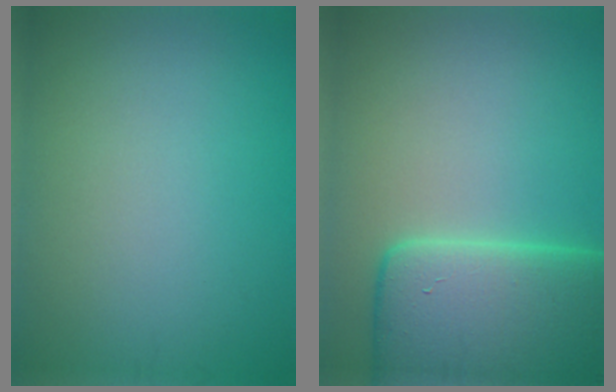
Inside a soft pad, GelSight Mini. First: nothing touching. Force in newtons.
{"total": 11.5, "press": 11.5, "slide": 0.8}